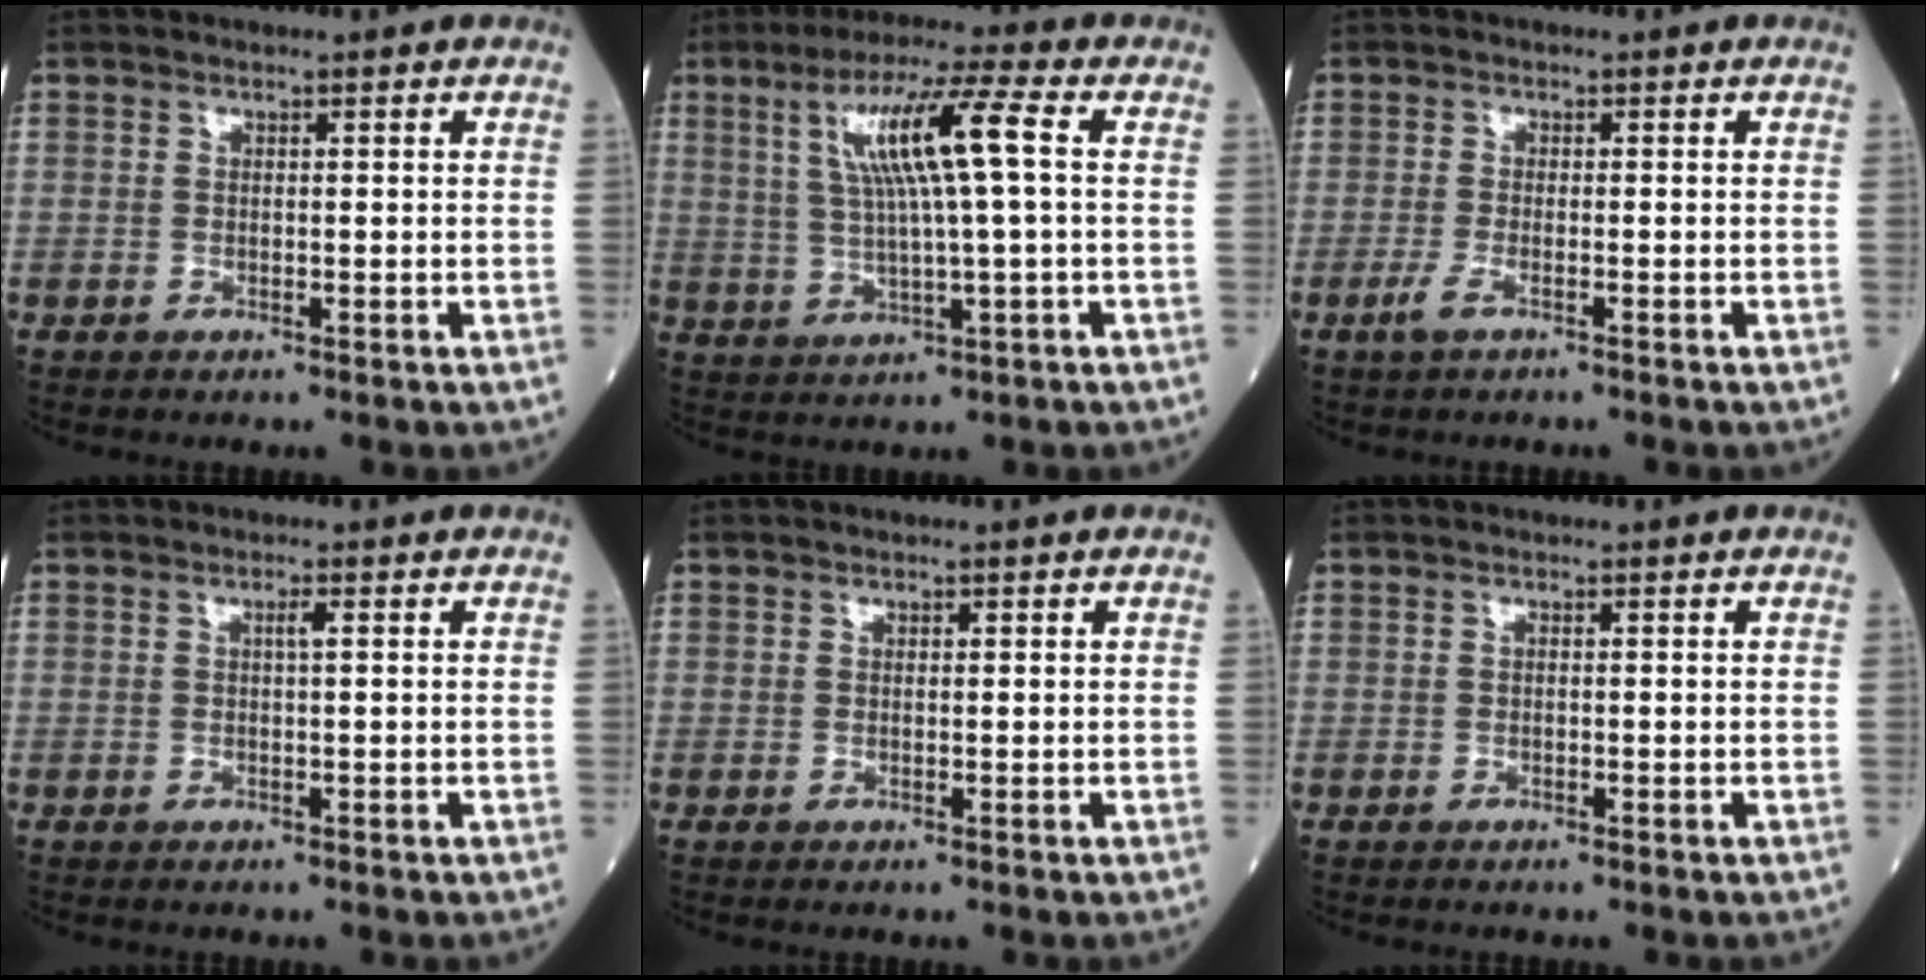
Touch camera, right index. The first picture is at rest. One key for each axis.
{"total": 10.7, "fx": 2.5, "fy": -0.1, "fz": 10.4, "tx": -0.194, "ty": 0.015, "tz": 0.047}
{"total": 2.1, "fx": -1.3, "fy": 0.3, "fz": 1.6, "tx": -0.042, "ty": -0.005, "tz": -0.029}
{"total": 1.0, "fx": 0.3, "fy": -0.1, "fz": 1.0, "tx": -0.019, "ty": 0.002, "tz": 0.003}
{"total": 0.0}
{"total": 0.0}